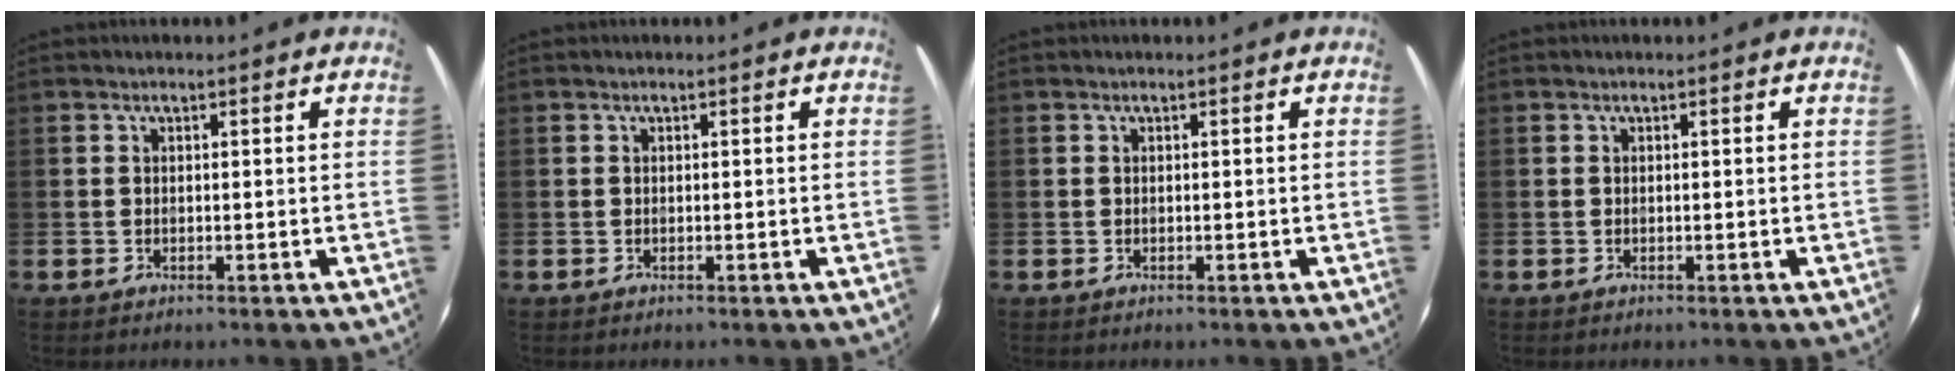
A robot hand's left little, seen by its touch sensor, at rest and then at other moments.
{"total": 0.0}
{"total": 0.0}
{"total": 0.0}